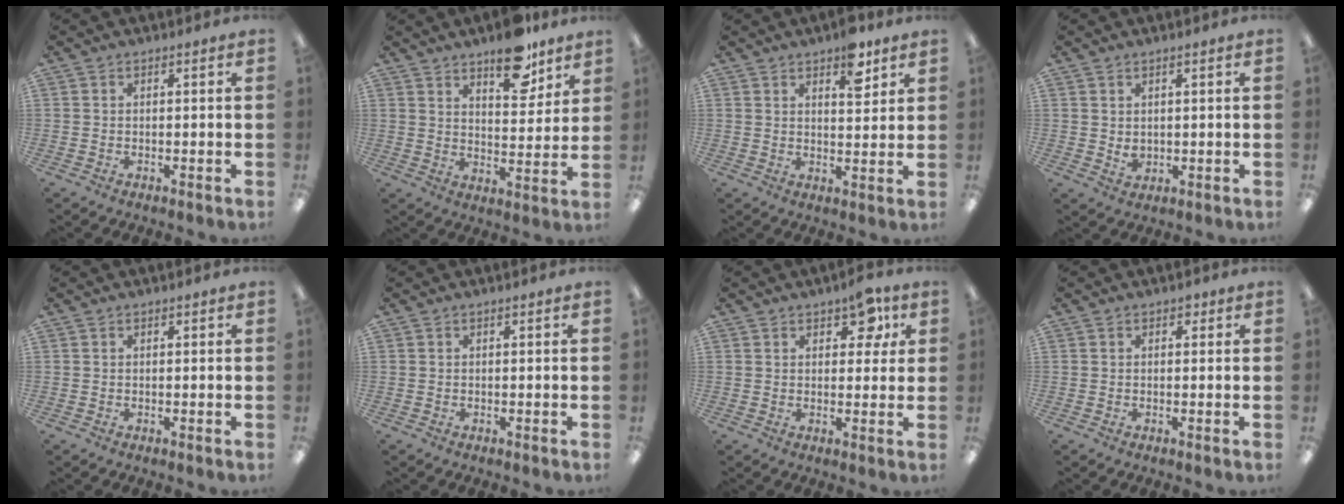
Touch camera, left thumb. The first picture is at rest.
{"total": 11.1, "force": [8.6, 4.5, 5.3], "torque": [-0.057, -0.054, 0.149]}
{"total": 7.9, "force": [5.2, 3.5, 4.8], "torque": [-0.042, -0.031, 0.082]}
{"total": 2.2, "force": [1.1, 1.5, 1.2], "torque": [-0.016, -0.003, 0.018]}
{"total": 0.0}
{"total": 0.0}
{"total": 6.8, "force": [3.6, 3.9, 4.3], "torque": [-0.044, -0.006, 0.058]}
{"total": 1.1, "force": [0.5, 0.8, 0.5], "torque": [-0.002, 0.001, 0.007]}